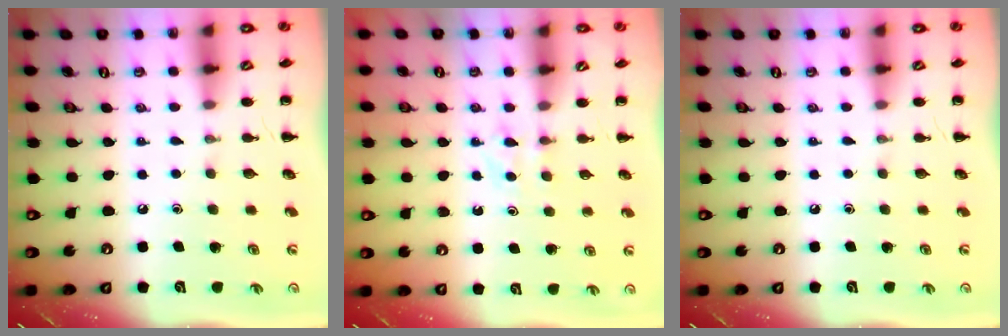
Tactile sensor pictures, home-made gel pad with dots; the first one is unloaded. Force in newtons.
{"total": 3.1, "press": 2.9, "slide": 1.1}
{"total": 0.0}